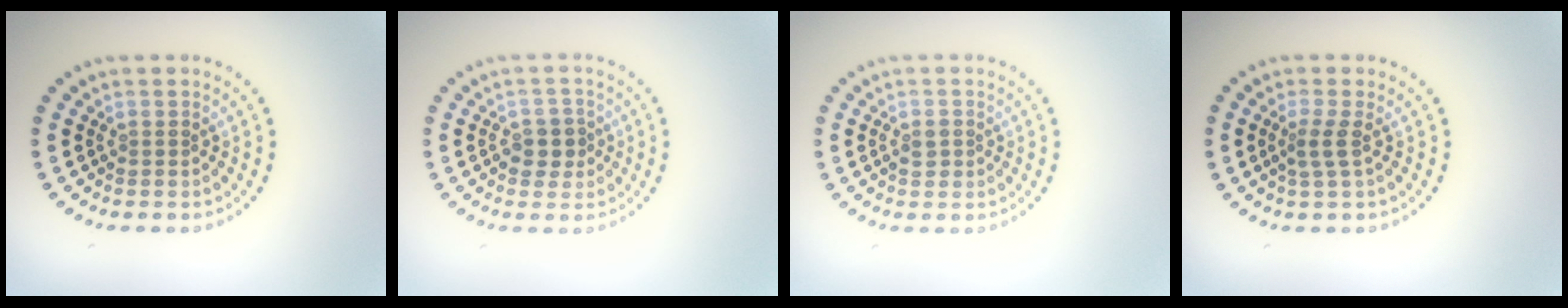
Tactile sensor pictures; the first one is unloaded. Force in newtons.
{"total": 2.4, "press": 2.2, "slide": 0.8}
{"total": 1.4, "press": 1.3, "slide": 0.4}
{"total": 1.9, "press": 1.3, "slide": 1.3}